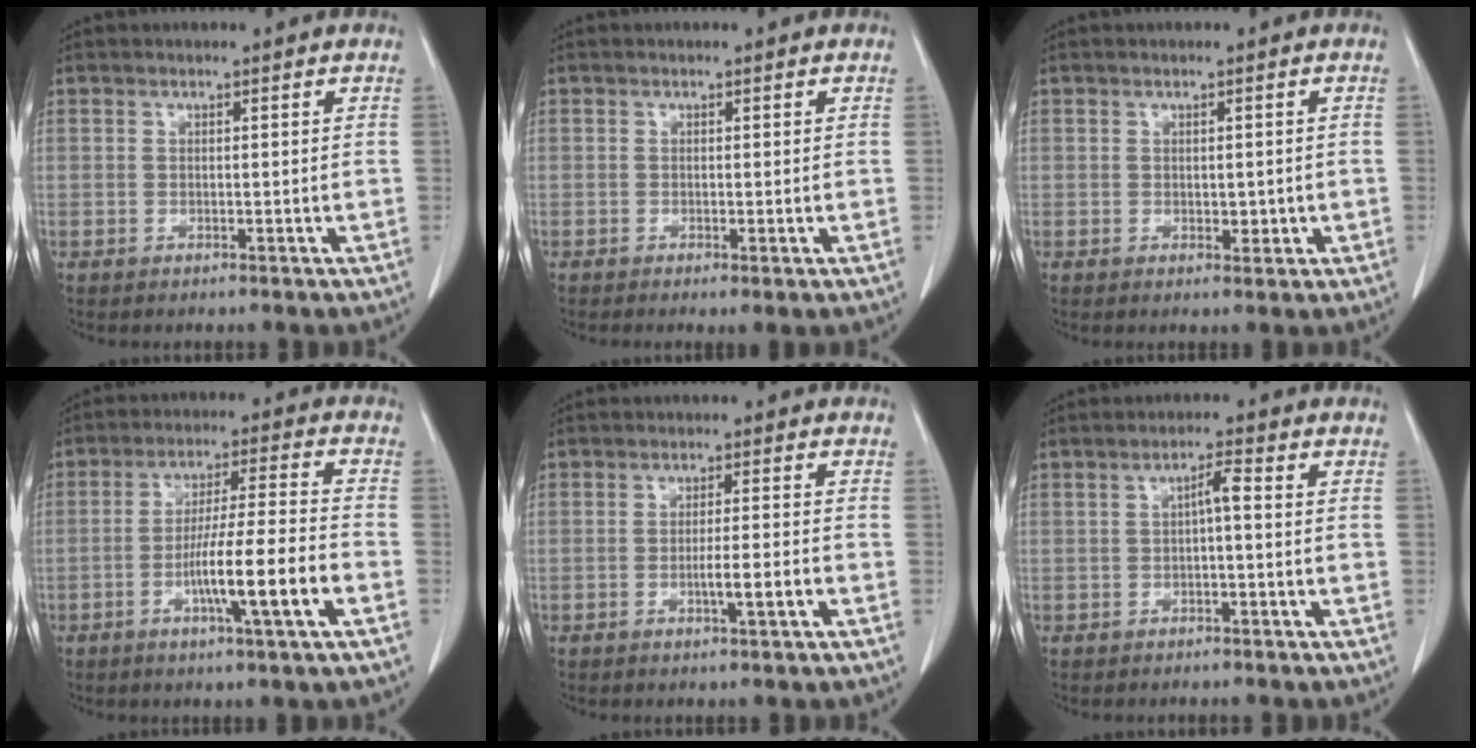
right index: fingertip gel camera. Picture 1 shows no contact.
{"total": 1.2, "force": [-0.5, 0.1, 1.1], "torque": [-0.018, -0.005, -0.006]}
{"total": 1.8, "force": [-0.2, 1.1, 1.4], "torque": [-0.015, -0.001, 0.003]}
{"total": 11.9, "force": [-4.3, -0.3, 11.0], "torque": [-0.190, -0.003, -0.075]}
{"total": 4.0, "force": [-1.5, -0.1, 3.7], "torque": [-0.059, -0.003, -0.023]}
{"total": 2.6, "force": [-0.1, 0.3, 2.6], "torque": [-0.044, 0.008, -0.001]}